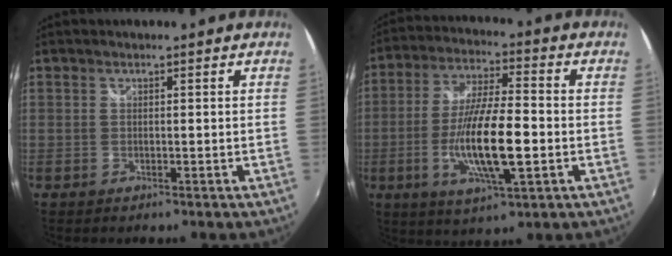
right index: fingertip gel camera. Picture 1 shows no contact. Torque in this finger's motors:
{"motor_torque": [1.23, -0.91, 1.05, 0.21]}